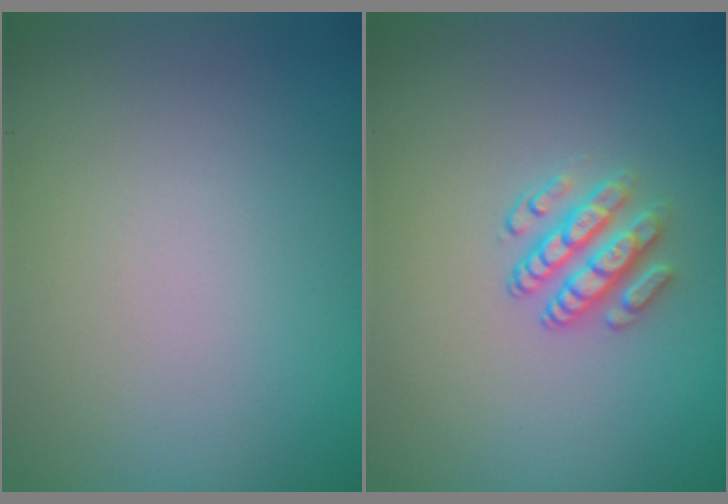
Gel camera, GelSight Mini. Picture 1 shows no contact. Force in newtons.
{"total": 2.9, "press": 2.5, "slide": 1.5}